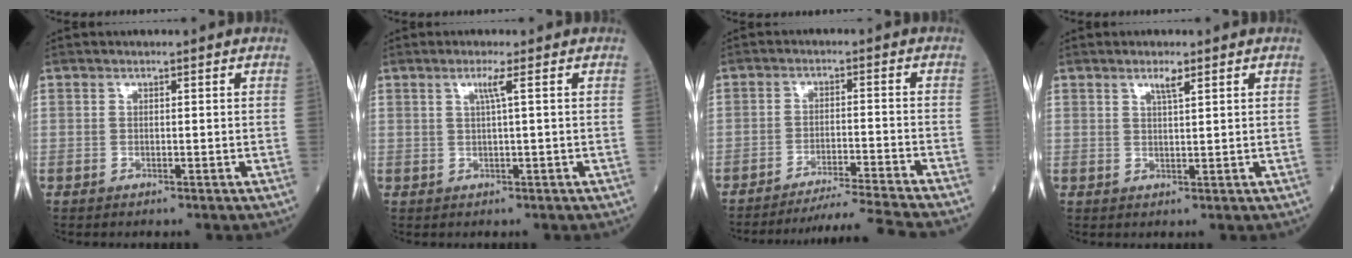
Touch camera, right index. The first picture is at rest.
{"total": 1.9, "force": [0.6, -0.6, 1.7], "torque": [-0.037, -0.002, 0.013]}
{"total": 11.6, "force": [-10.9, -3.2, 2.7], "torque": [-0.023, -0.024, -0.168]}
{"total": 2.1, "force": [1.3, 0.1, 1.6], "torque": [-0.032, -0.002, 0.025]}